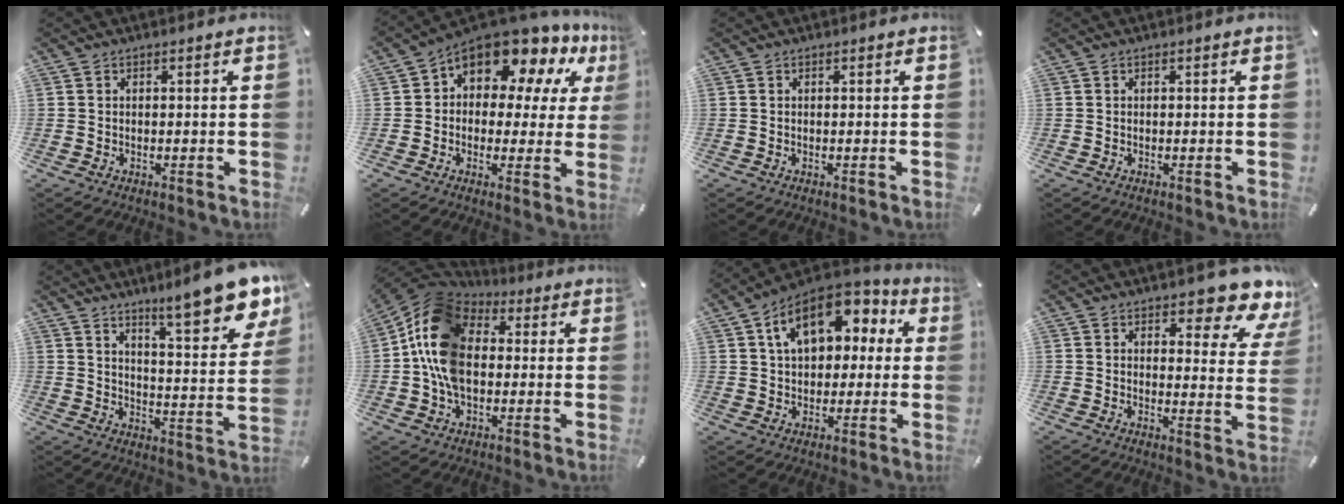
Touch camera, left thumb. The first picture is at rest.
{"total": 11.9, "force": [8.2, 6.5, 5.7], "torque": [-0.099, -0.072, 0.146]}
{"total": 0.0}
{"total": 0.0}
{"total": 14.2, "force": [11.4, 3.2, 7.8], "torque": [-0.106, -0.094, 0.188]}
{"total": 15.8, "force": [-0.7, 12.0, 10.3], "torque": [-0.233, 0.022, -0.018]}
{"total": 14.4, "force": [5.2, 10.1, 8.8], "torque": [-0.158, -0.013, 0.098]}
{"total": 9.7, "force": [7.6, 3.6, 4.8], "torque": [-0.053, -0.060, 0.128]}